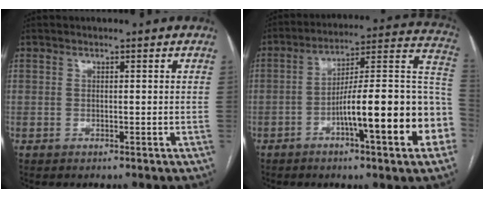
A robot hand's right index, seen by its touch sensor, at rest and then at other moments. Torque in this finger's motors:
{"motor_torque": [2.14, 0.00, 1.05, 0.21]}